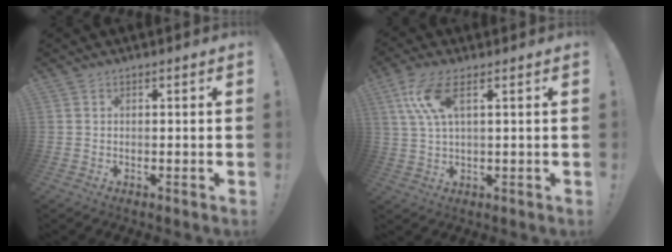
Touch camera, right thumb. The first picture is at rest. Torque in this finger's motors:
{"motor_torque": [0.78, 1.66, 0.08, 0.13, 0.04]}